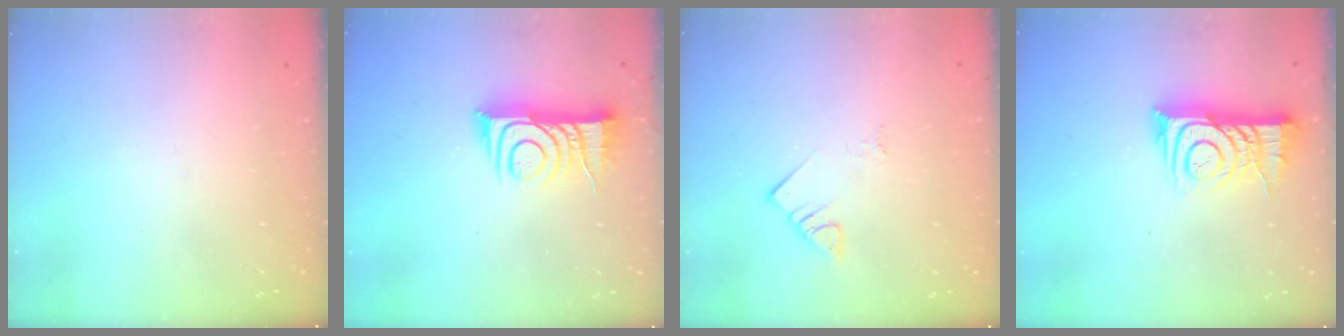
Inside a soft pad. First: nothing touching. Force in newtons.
{"total": 11.5, "press": 11.5, "slide": 0.3}
{"total": 3.9, "press": 3.9, "slide": 0.6}
{"total": 10.9, "press": 10.8, "slide": 1.2}